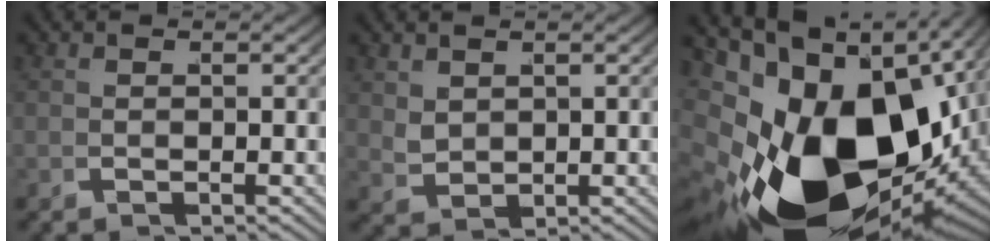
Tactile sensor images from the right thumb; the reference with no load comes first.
{"total": 1.7, "force": [1.0, 1.0, 1.0], "torque": [-0.023, -0.009, 0.034]}
{"total": 23.3, "force": [-2.2, 13.6, 18.9], "torque": [-0.351, -0.055, -0.005]}